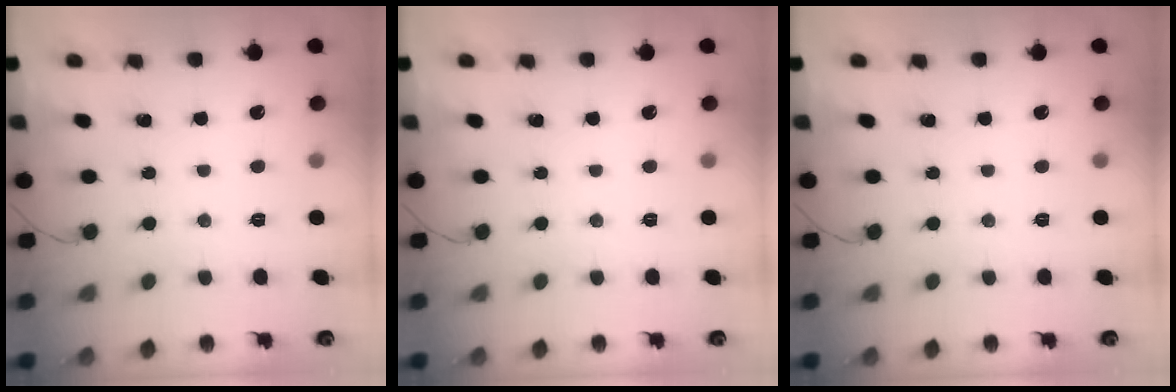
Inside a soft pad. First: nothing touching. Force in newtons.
{"total": 0.0}
{"total": 0.0}